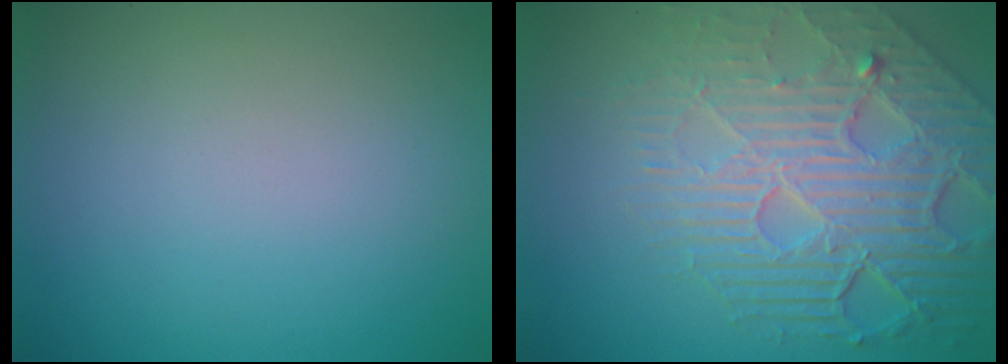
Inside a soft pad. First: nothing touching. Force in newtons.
{"total": 8.5, "press": 5.8, "slide": 6.2}